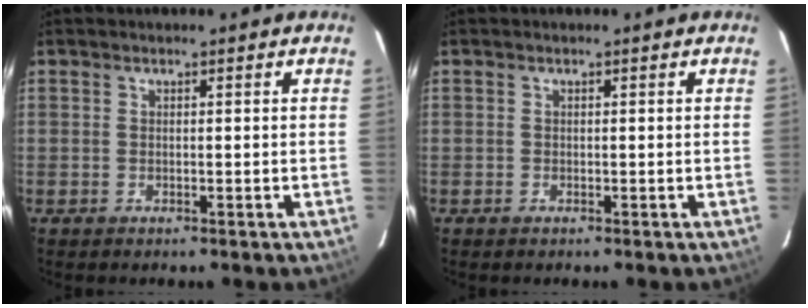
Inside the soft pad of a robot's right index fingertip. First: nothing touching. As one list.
[{"total": 0.0}]